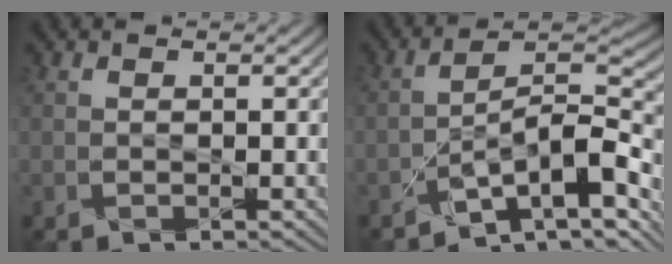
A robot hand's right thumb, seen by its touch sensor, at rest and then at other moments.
{"total": 10.3, "force": [-7.2, 3.1, 6.7], "torque": [-0.098, 0.004, -0.131]}